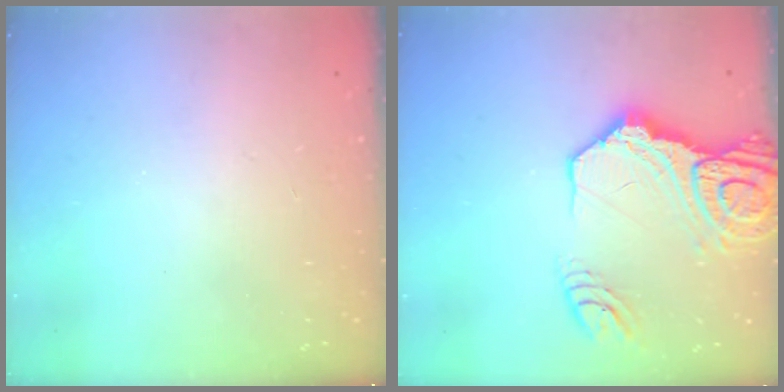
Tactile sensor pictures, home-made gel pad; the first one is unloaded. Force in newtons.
{"total": 20.5, "press": 20.3, "slide": 2.7}